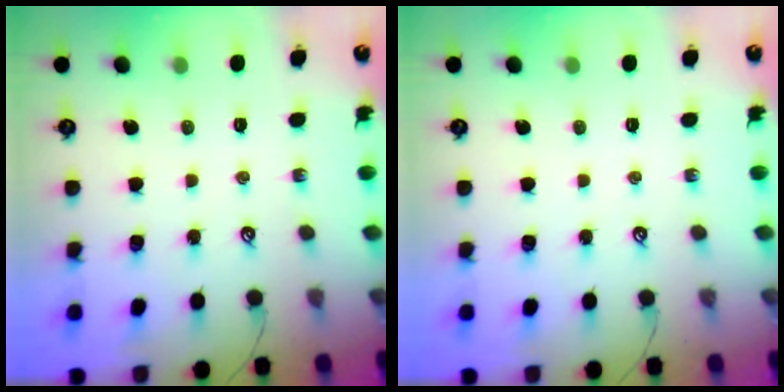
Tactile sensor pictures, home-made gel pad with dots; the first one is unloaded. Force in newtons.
{"total": 0.0}